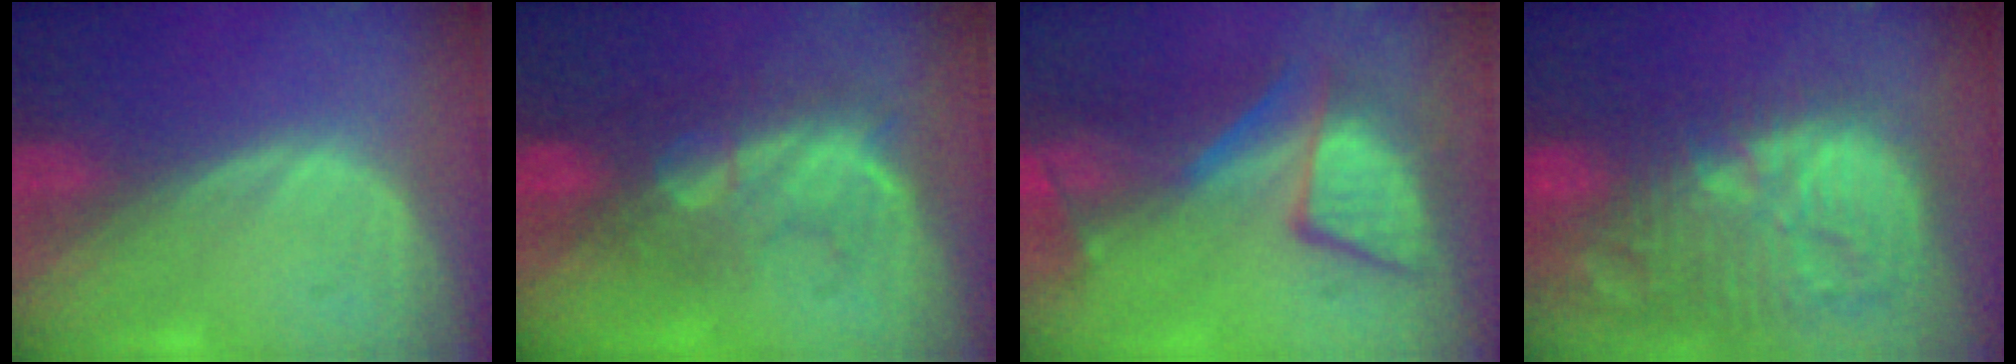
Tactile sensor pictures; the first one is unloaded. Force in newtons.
{"total": 7.8, "press": 7.7, "slide": 1.3}
{"total": 9.5, "press": 9.2, "slide": 2.1}
{"total": 14.8, "press": 12.8, "slide": 7.3}